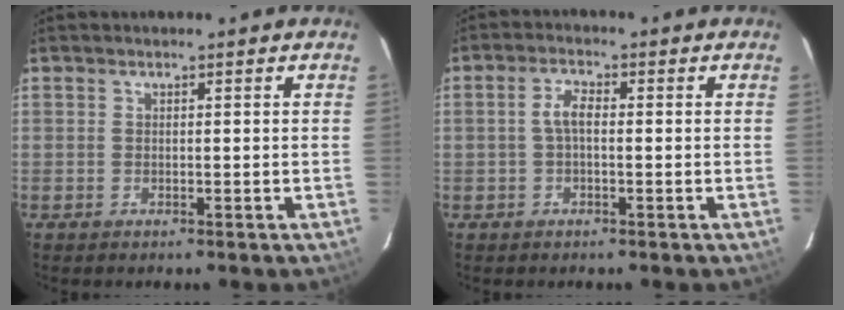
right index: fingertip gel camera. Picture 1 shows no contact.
{"total": 3.1, "force": [-0.2, 1.3, 2.8], "torque": [-0.058, 0.009, -0.003]}